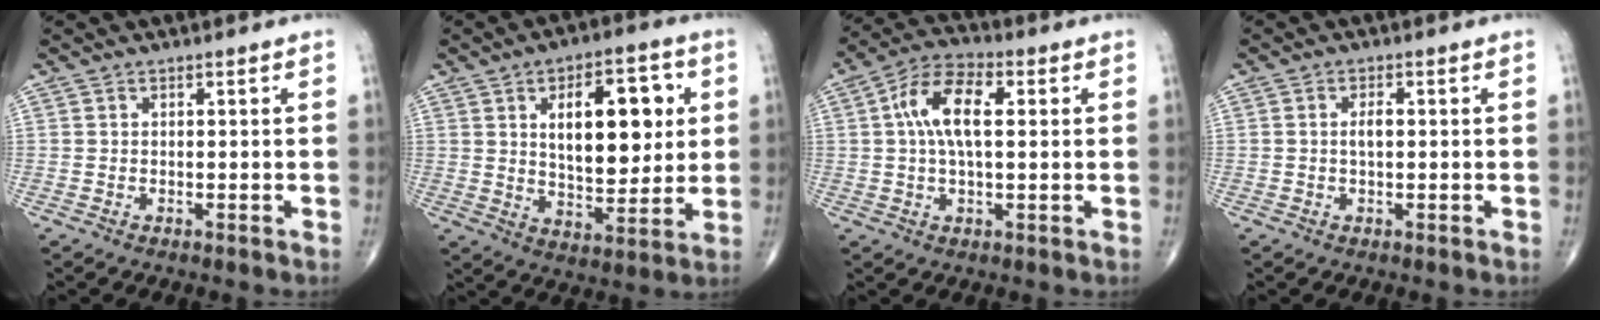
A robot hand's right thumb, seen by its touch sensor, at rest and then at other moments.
{"total": 16.9, "force": [4.1, 8.5, 14.0], "torque": [-0.167, -0.012, 0.067]}
{"total": 10.7, "force": [1.9, 5.2, 9.1], "torque": [-0.171, 0.023, 0.029]}
{"total": 2.1, "force": [0.0, 1.0, 1.8], "torque": [-0.034, 0.003, -0.001]}